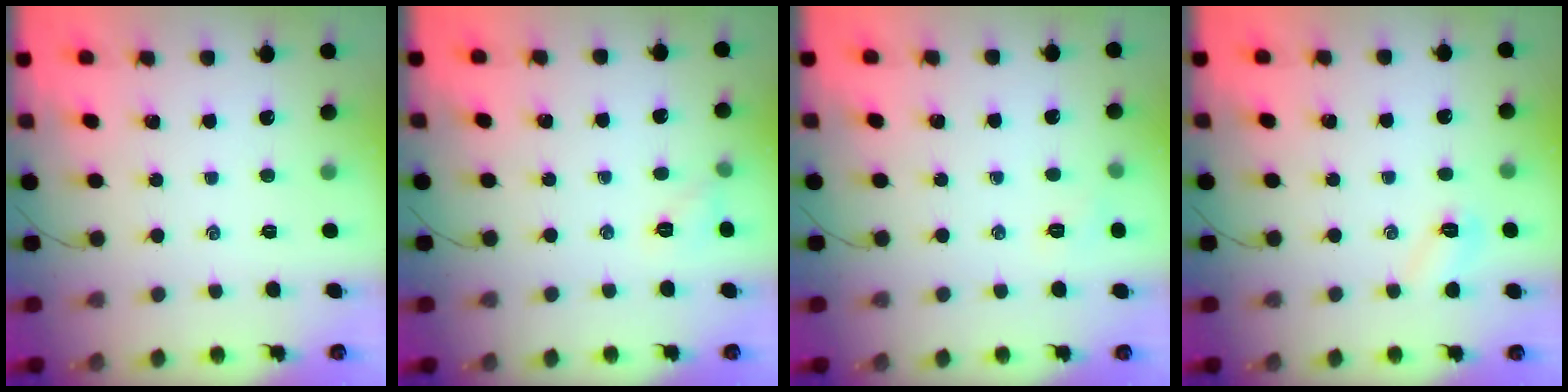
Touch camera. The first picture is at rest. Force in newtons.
{"total": 5.5, "press": 5.3, "slide": 1.5}
{"total": 4.3, "press": 4.2, "slide": 1.1}
{"total": 4.3, "press": 4.2, "slide": 1.1}